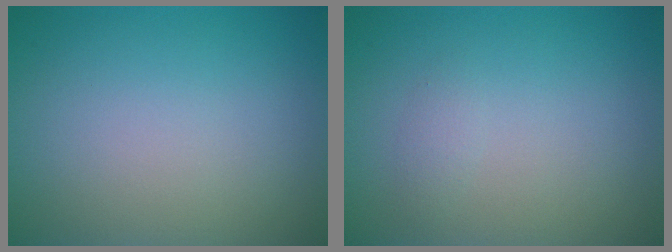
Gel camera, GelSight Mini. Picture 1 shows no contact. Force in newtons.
{"total": 0.8, "press": 0.8, "slide": 0.1}